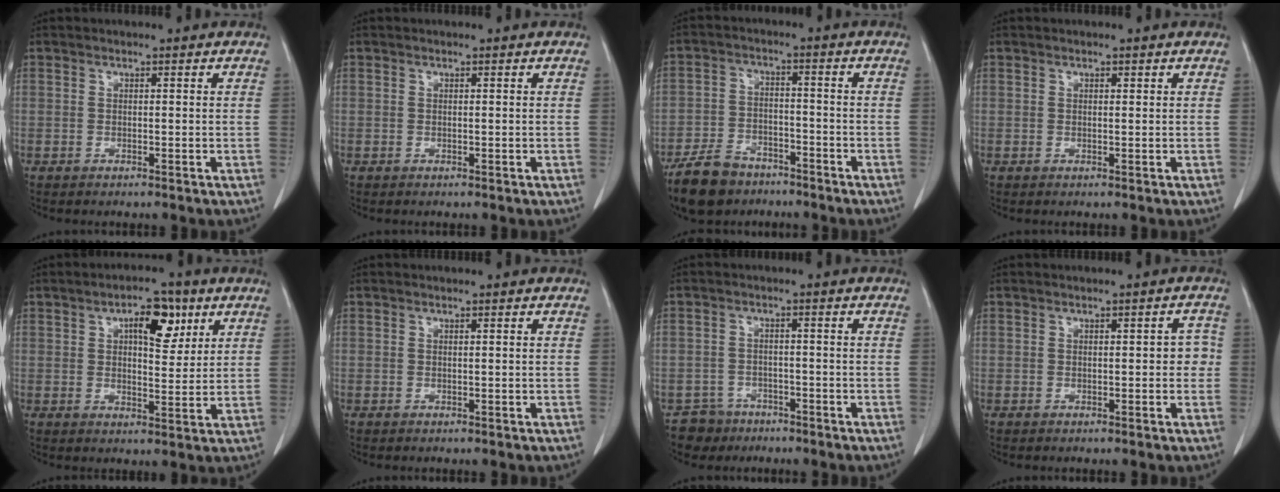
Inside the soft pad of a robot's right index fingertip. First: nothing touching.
{"total": 0.0}
{"total": 8.6, "force": [-6.6, 4.5, 3.2], "torque": [-0.070, -0.006, -0.116]}
{"total": 0.0}
{"total": 7.6, "force": [3.6, 3.2, 5.9], "torque": [-0.086, 0.009, 0.052]}
{"total": 0.0}
{"total": 4.3, "force": [-3.0, 3.0, -0.7], "torque": [0.017, 0.009, -0.050]}
{"total": 2.3, "force": [-0.1, 1.2, 2.0], "torque": [-0.014, 0.015, -0.002]}